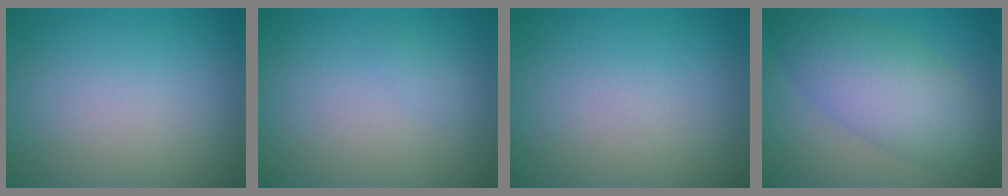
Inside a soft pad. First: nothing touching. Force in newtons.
{"total": 0.5, "press": 0.5, "slide": 0.0}
{"total": 0.0}
{"total": 6.8, "press": 6.8, "slide": 0.1}